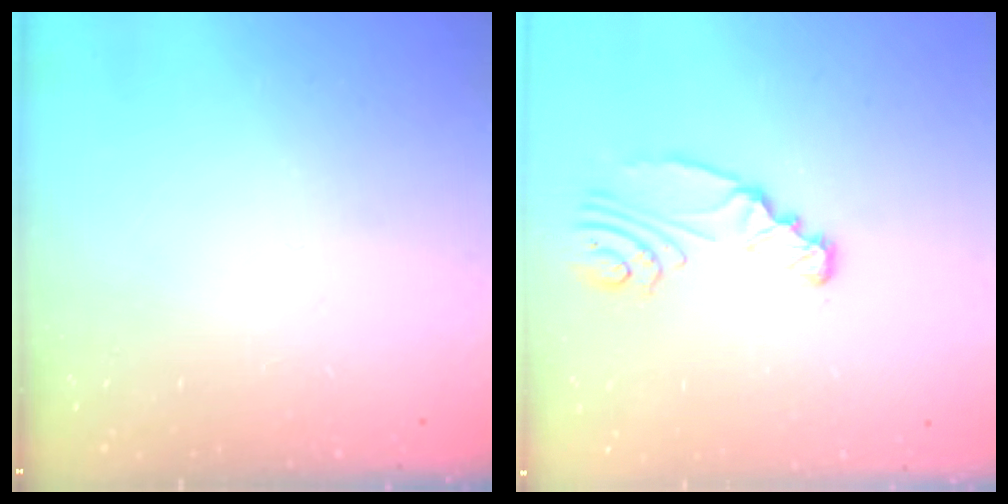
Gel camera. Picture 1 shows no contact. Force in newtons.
{"total": 4.5, "press": 4.5, "slide": 0.4}